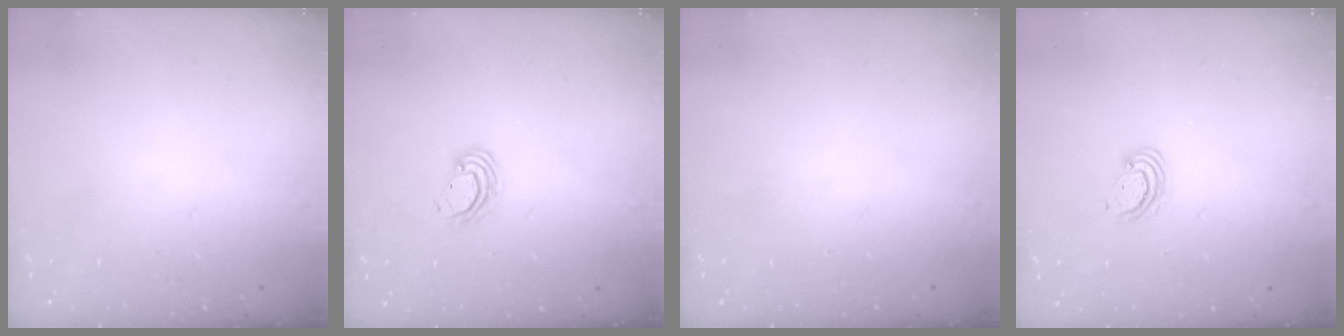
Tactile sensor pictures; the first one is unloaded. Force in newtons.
{"total": 3.7, "press": 3.7, "slide": 0.2}
{"total": 0.0}
{"total": 3.3, "press": 3.3, "slide": 0.2}